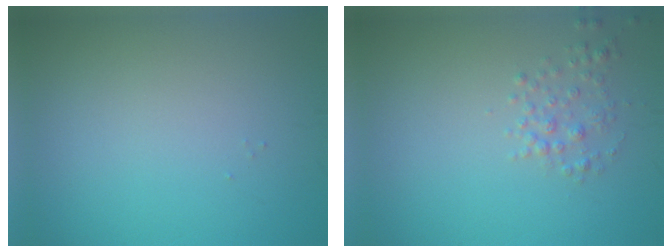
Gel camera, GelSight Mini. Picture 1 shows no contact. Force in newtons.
{"total": 1.6, "press": 1.6, "slide": 0.1}